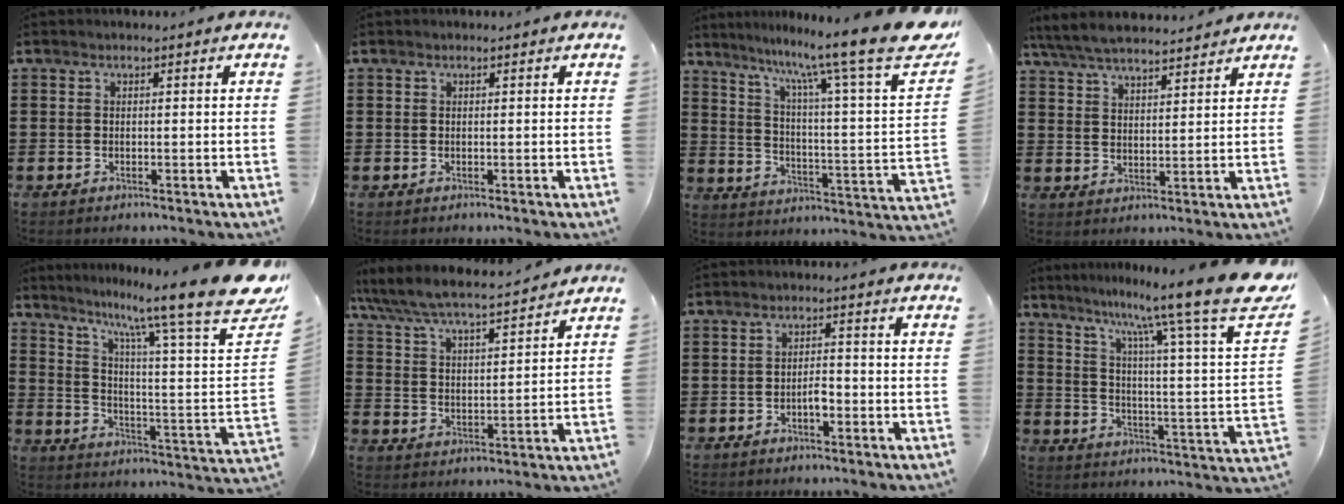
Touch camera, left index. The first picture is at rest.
{"total": 0.0}
{"total": 13.4, "force": [10.3, -0.3, 8.5], "torque": [-0.165, -0.077, 0.156]}
{"total": 5.8, "force": [5.4, 0.9, 1.8], "torque": [-0.054, -0.017, 0.098]}
{"total": 15.2, "force": [10.8, 0.3, 10.7], "torque": [-0.198, -0.076, 0.164]}
{"total": 5.9, "force": [5.6, 0.2, 1.8], "torque": [-0.060, -0.035, 0.091]}
{"total": 2.6, "force": [-0.9, 0.9, 2.3], "torque": [-0.043, 0.005, -0.018]}
{"total": 13.5, "force": [10.5, -0.7, 8.4], "torque": [-0.172, -0.075, 0.162]}